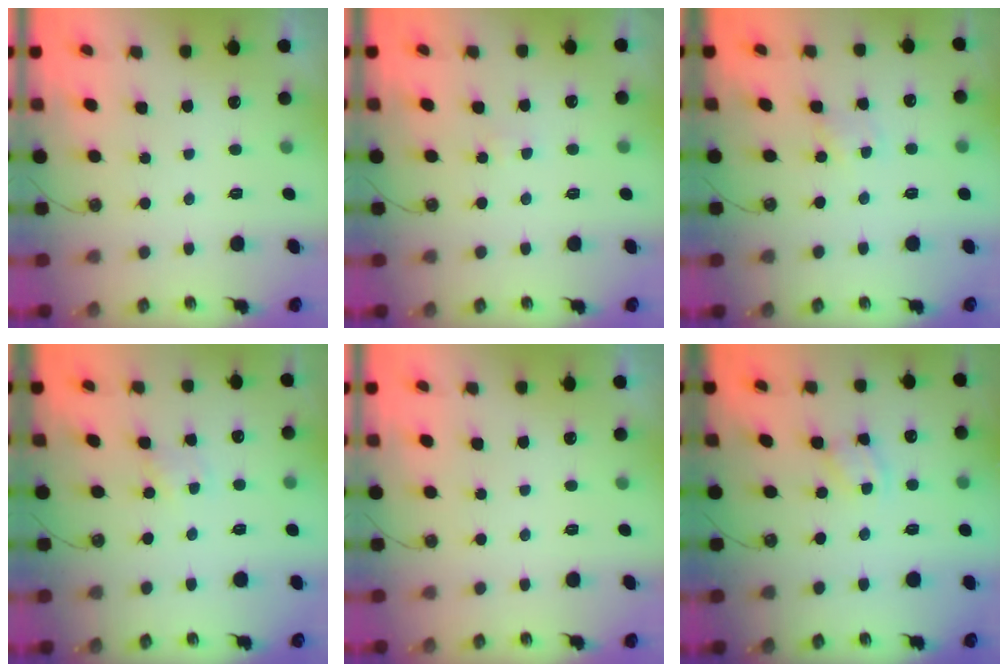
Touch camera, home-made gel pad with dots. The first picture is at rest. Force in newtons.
{"total": 1.5, "press": 1.5, "slide": 0.3}
{"total": 2.2, "press": 2.2, "slide": 0.3}
{"total": 2.2, "press": 2.2, "slide": 0.3}
{"total": 0.0}
{"total": 2.5, "press": 2.5, "slide": 0.1}